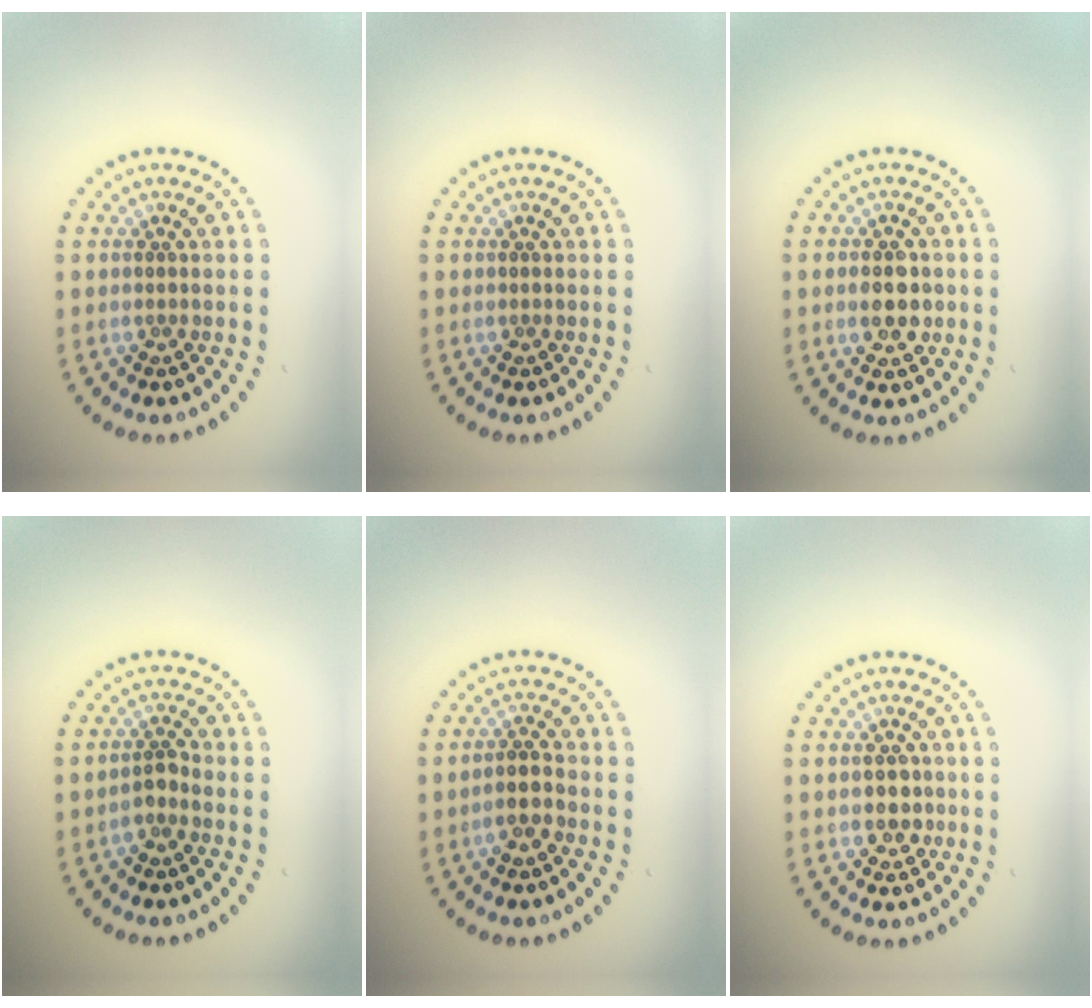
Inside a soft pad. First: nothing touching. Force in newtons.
{"total": 0.0}
{"total": 2.8, "press": 2.8, "slide": 0.1}
{"total": 1.4, "press": 1.1, "slide": 0.8}
{"total": 2.0, "press": 1.7, "slide": 1.1}
{"total": 1.8, "press": 1.5, "slide": 0.9}